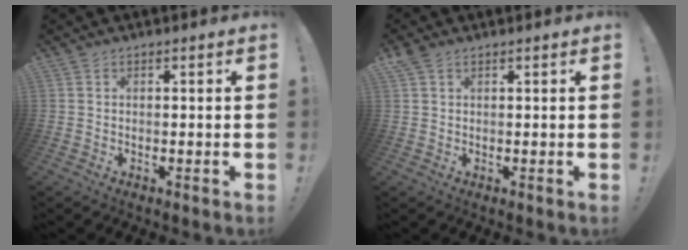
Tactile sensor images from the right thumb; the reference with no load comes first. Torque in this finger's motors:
{"motor_torque": [0.02, 0.08, 0.10, 0.04, 0.00]}